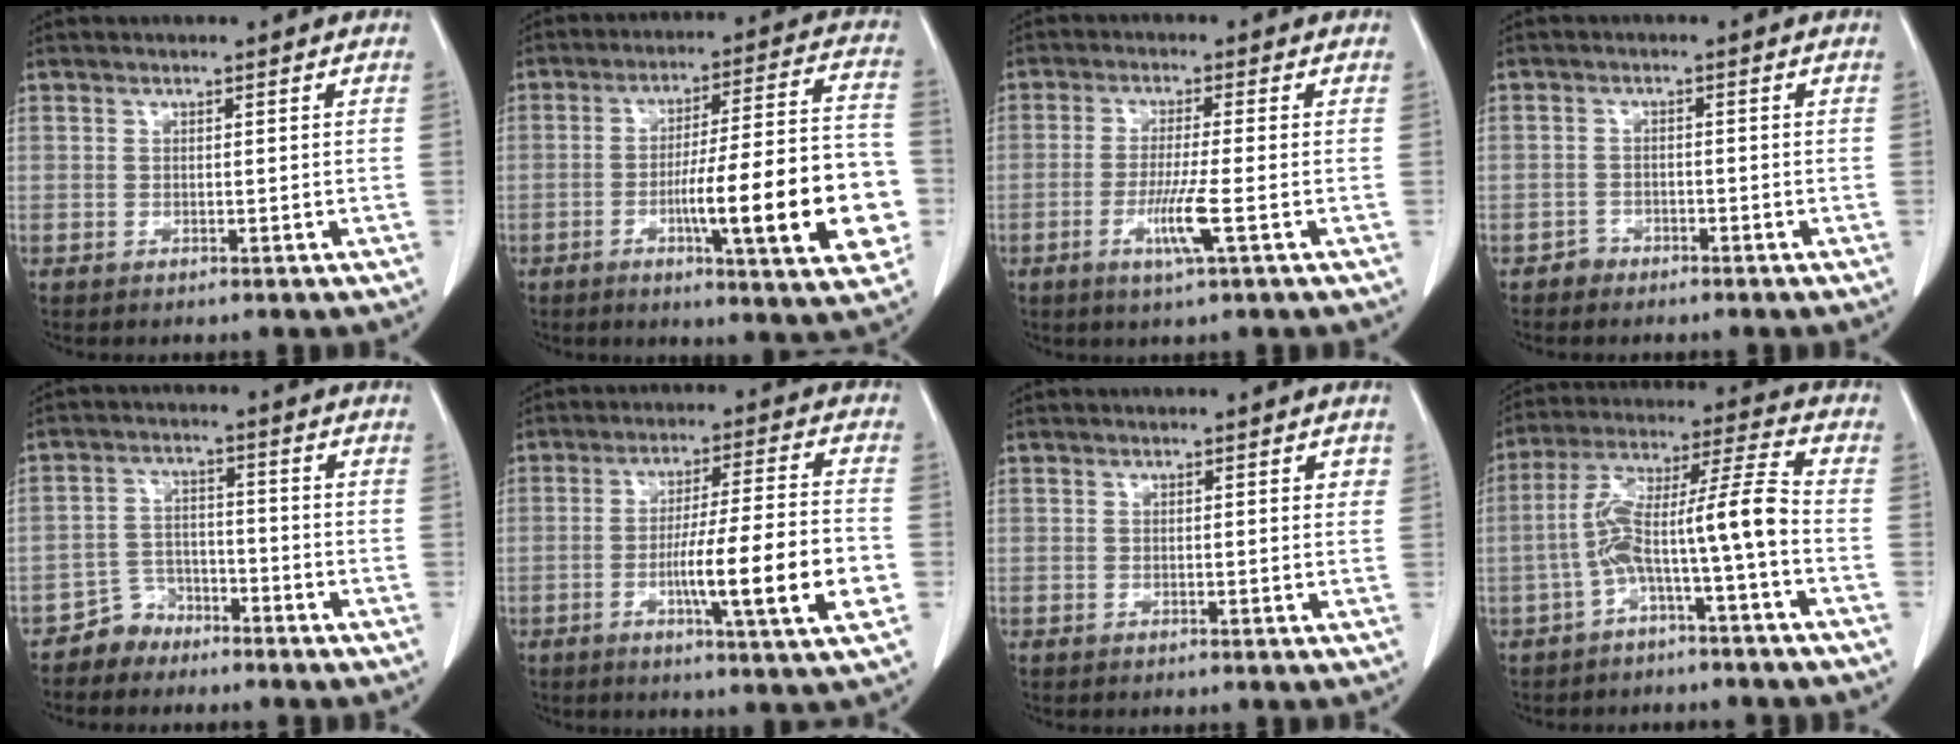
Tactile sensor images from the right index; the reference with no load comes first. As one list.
[{"total": 19.6, "force": [-4.9, 2.2, 18.8], "torque": [-0.218, 0.018, -0.062]}, {"total": 5.7, "force": [-2.0, -0.6, 5.3], "torque": [-0.106, -0.016, -0.040]}, {"total": 1.7, "force": [-1.2, 1.2, -0.2], "torque": [0.001, 0.007, -0.027]}, {"total": 4.4, "force": [-3.5, 2.7, -0.3], "torque": [0.010, 0.010, -0.063]}, {"total": 14.2, "force": [-3.8, -0.1, 13.7], "torque": [-0.221, -0.008, -0.063]}, {"total": 1.1, "force": [0.5, 0.5, 0.9], "torque": [-0.008, 0.000, 0.004]}, {"total": 10.5, "force": [-3.2, -0.1, 10.0], "torque": [-0.182, 0.039, -0.060]}]